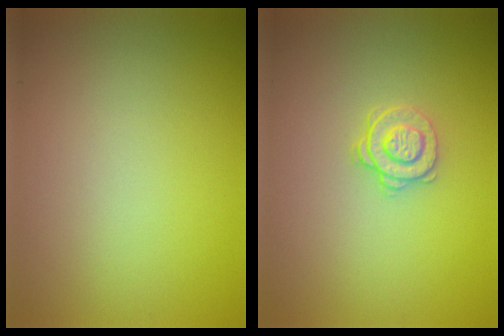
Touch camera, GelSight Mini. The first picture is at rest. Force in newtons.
{"total": 1.7, "press": 1.3, "slide": 1.1}